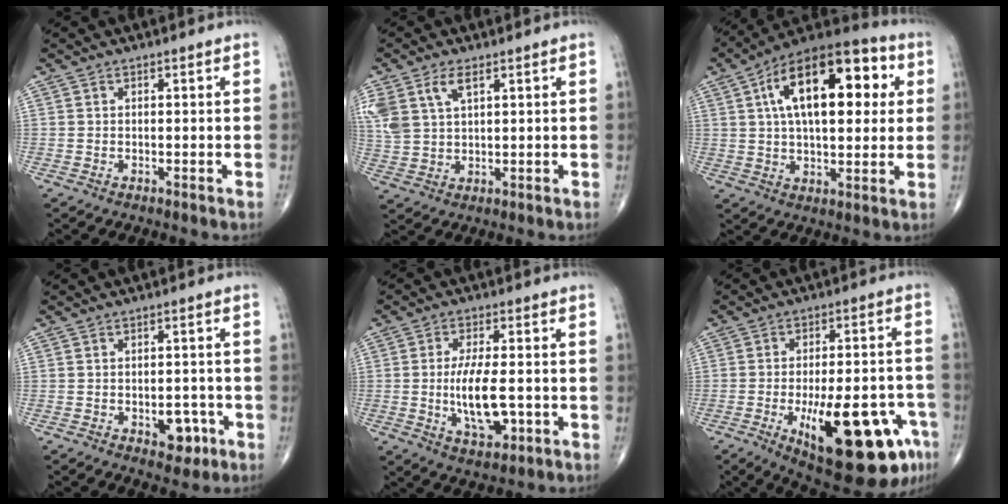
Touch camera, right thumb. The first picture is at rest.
{"total": 8.9, "force": [4.2, 4.8, 6.1], "torque": [-0.143, -0.002, 0.092]}
{"total": 22.5, "force": [5.9, 11.0, 18.8], "torque": [-0.271, 0.020, 0.083]}
{"total": 5.7, "force": [-2.0, 3.7, 3.8], "torque": [-0.019, 0.011, -0.019]}
{"total": 9.9, "force": [-1.4, 4.1, 8.9], "torque": [-0.157, -0.004, -0.017]}
{"total": 23.1, "force": [-9.4, 8.4, 19.4], "torque": [-0.225, 0.021, -0.114]}